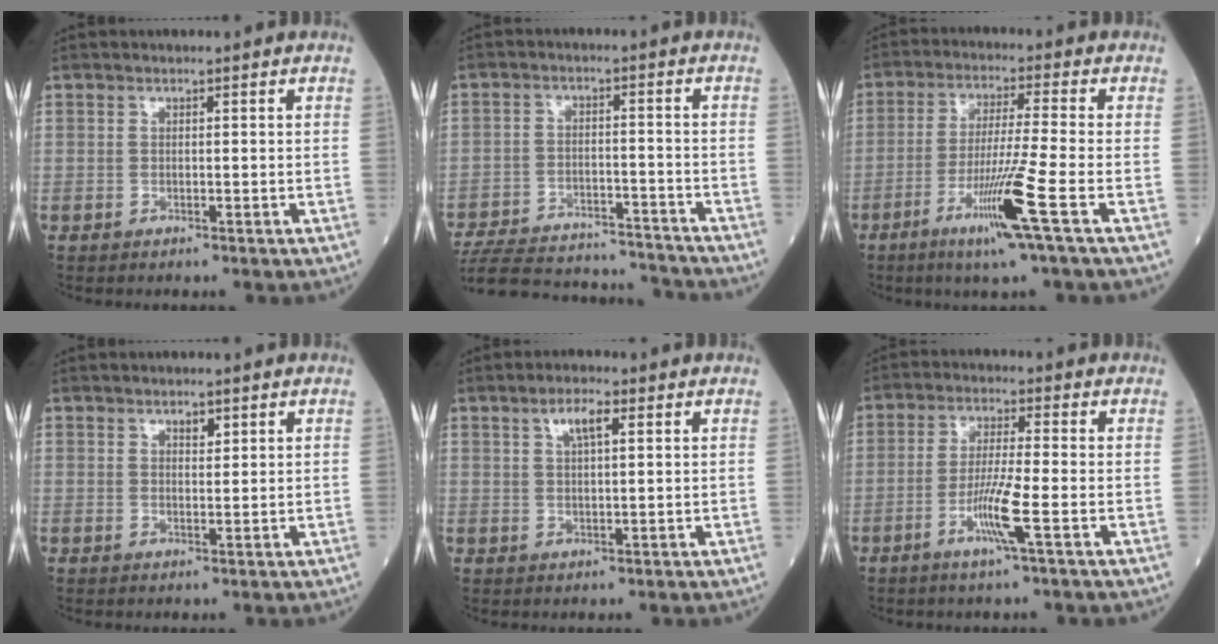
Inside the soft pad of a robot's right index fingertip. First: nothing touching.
{"total": 20.2, "force": [-19.1, 3.7, 5.6], "torque": [-0.130, -0.010, -0.276]}
{"total": 9.8, "force": [-4.5, -1.7, 8.5], "torque": [-0.160, -0.024, -0.088]}
{"total": 1.6, "force": [1.0, 0.6, 1.0], "torque": [-0.014, -0.002, 0.016]}
{"total": 3.8, "force": [1.8, 0.9, 3.2], "torque": [-0.063, 0.005, 0.032]}
{"total": 6.3, "force": [-2.5, -0.6, 5.7], "torque": [-0.113, -0.010, -0.051]}